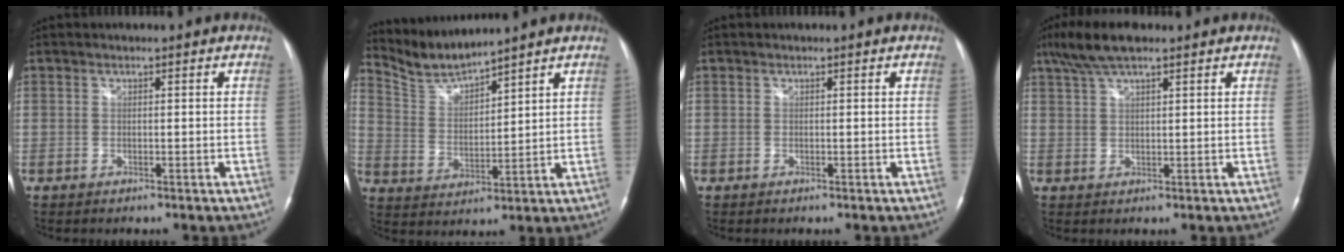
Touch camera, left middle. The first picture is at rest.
{"total": 6.7, "force": [6.6, -1.0, 0.3], "torque": [-0.027, -0.002, 0.147]}
{"total": 0.0}
{"total": 6.6, "force": [4.7, 1.4, 4.3], "torque": [-0.094, 0.023, 0.088]}